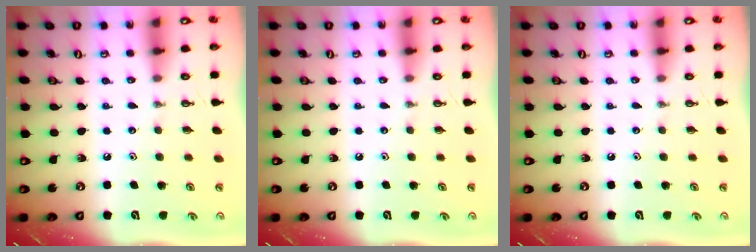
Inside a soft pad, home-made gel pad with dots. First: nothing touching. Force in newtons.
{"total": 0.0}
{"total": 0.0}